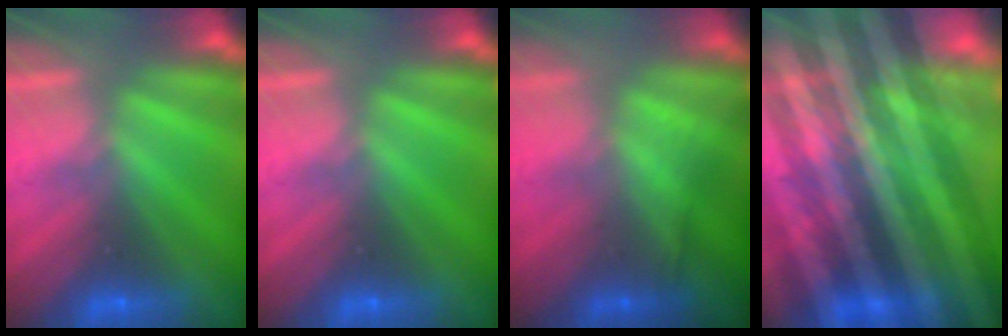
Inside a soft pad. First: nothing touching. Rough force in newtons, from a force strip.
{"total": 0.0}
{"total": 1.3}
{"total": 8.1}